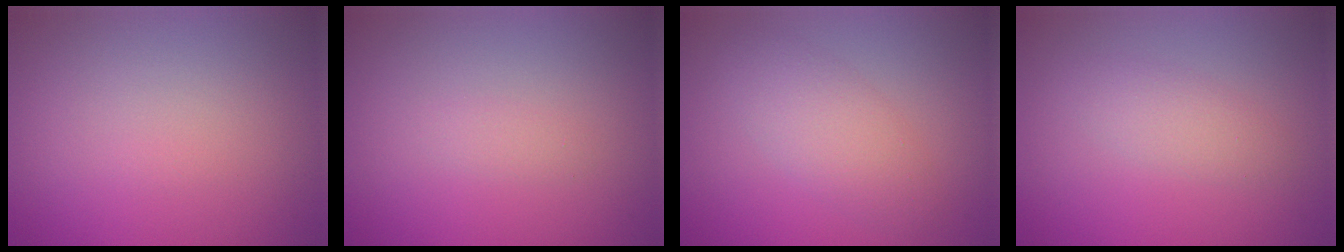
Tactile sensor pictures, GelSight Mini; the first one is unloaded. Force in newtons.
{"total": 0.8, "press": 0.8, "slide": 0.0}
{"total": 3.2, "press": 3.2, "slide": 0.1}
{"total": 1.9, "press": 1.9, "slide": 0.1}